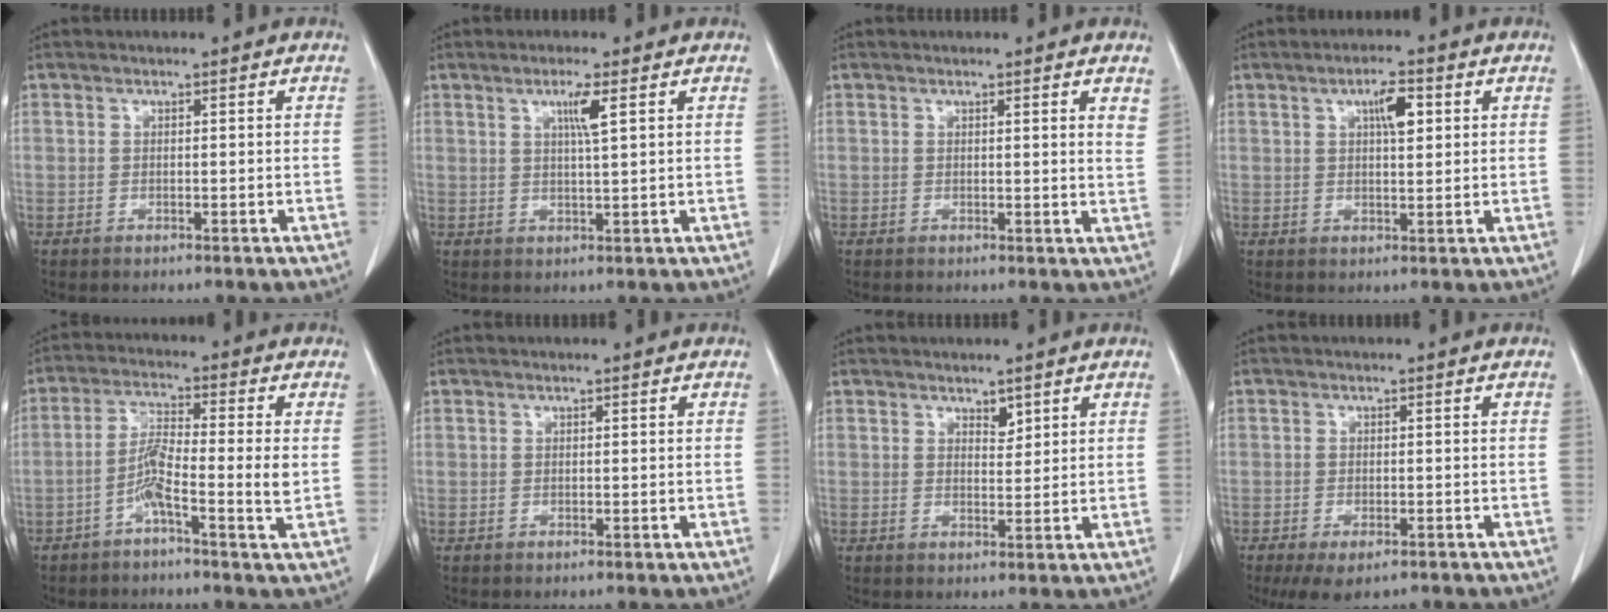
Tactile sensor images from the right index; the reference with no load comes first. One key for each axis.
{"total": 3.4, "fx": 1.4, "fy": -0.4, "fz": 3.0, "tx": -0.057, "ty": -0.004, "tz": 0.025}
{"total": 2.6, "fx": 1.9, "fy": 0.1, "fz": 1.8, "tx": -0.023, "ty": -0.008, "tz": 0.012}
{"total": 4.3, "fx": 1.6, "fy": 1.1, "fz": 3.8, "tx": -0.067, "ty": 0.005, "tz": 0.026}
{"total": 6.4, "fx": -2.0, "fy": -0.3, "fz": 6.0, "tx": -0.118, "ty": 0.010, "tz": -0.040}
{"total": 0.0}
{"total": 1.8, "fx": 1.3, "fy": 0.8, "fz": 0.9, "tx": -0.013, "ty": -0.005, "tz": 0.022}
{"total": 6.3, "fx": -4.6, "fy": 2.4, "fz": 3.6, "tx": -0.055, "ty": -0.010, "tz": -0.069}